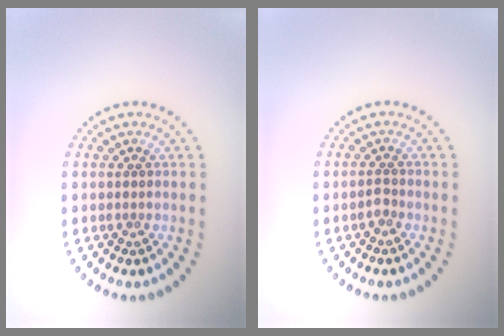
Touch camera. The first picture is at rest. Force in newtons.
{"total": 1.0, "press": 0.8, "slide": 0.7}